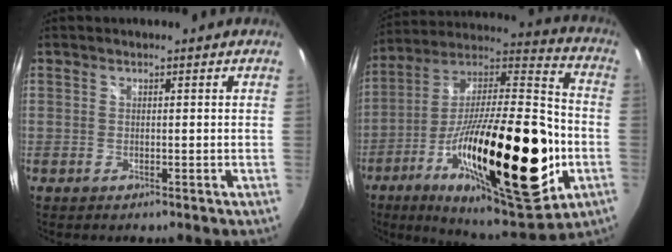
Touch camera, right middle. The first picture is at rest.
{"total": 34.7, "force": [-11.3, 10.0, 31.3], "torque": [-0.533, -0.045, -0.181]}